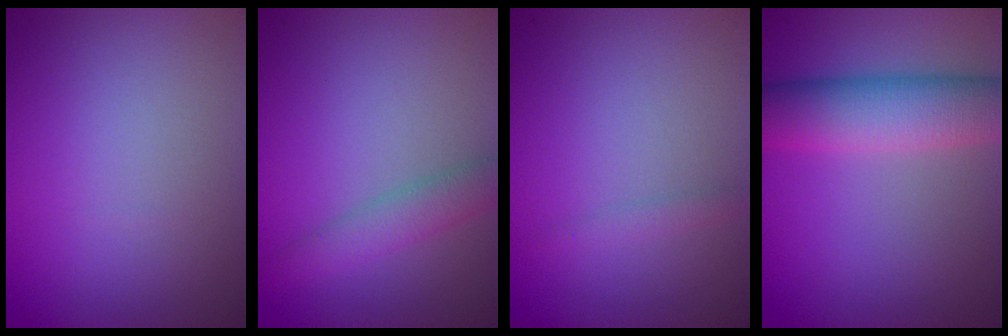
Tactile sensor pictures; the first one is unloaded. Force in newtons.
{"total": 2.4, "press": 2.4, "slide": 0.1}
{"total": 0.8, "press": 0.8, "slide": 0.0}
{"total": 6.7, "press": 6.7, "slide": 0.4}